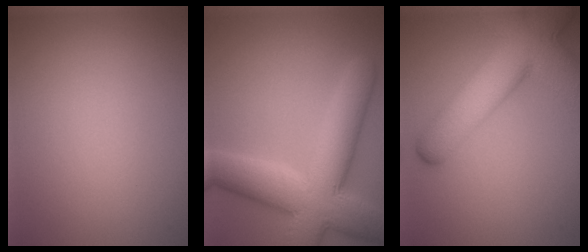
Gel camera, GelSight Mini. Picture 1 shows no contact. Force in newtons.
{"total": 10.1, "press": 10.0, "slide": 0.6}
{"total": 10.2, "press": 10.2, "slide": 0.4}